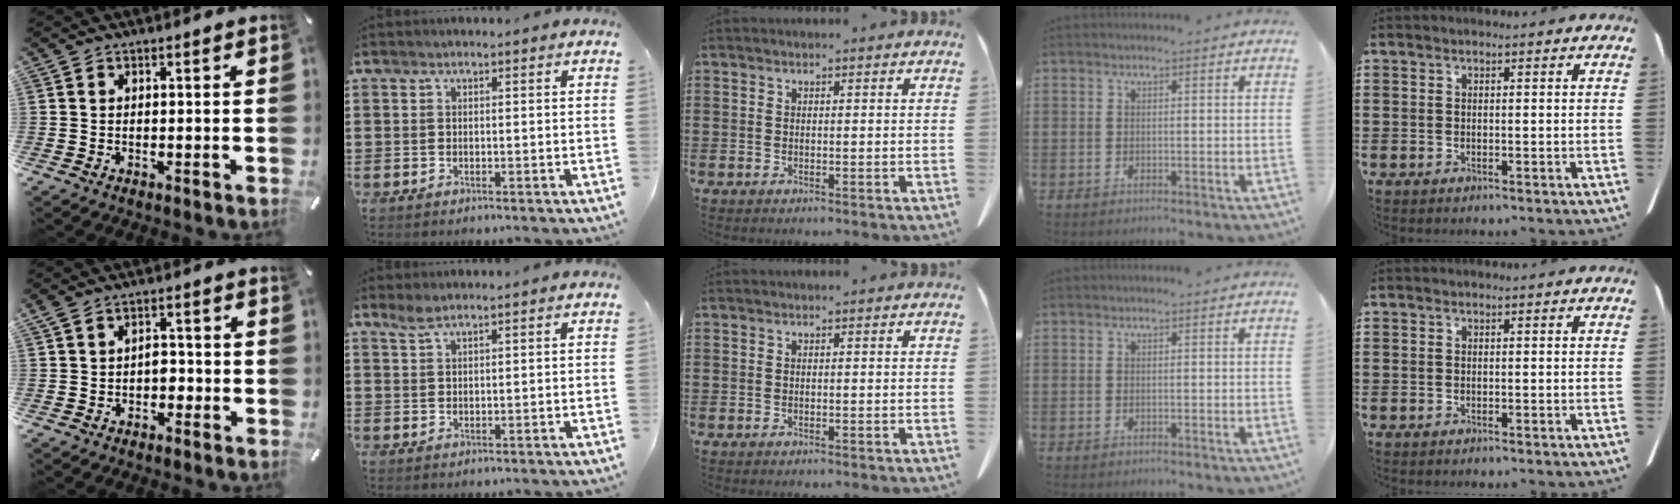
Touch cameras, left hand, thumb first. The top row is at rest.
{"thumb": {"total": 3.8, "force": [-1.4, 2.7, 2.3], "torque": [-0.035, 0.010, -0.030]}, "index": {"total": 1.9, "force": [1.5, 0.4, 1.1], "torque": [-0.025, 0.001, 0.029]}}